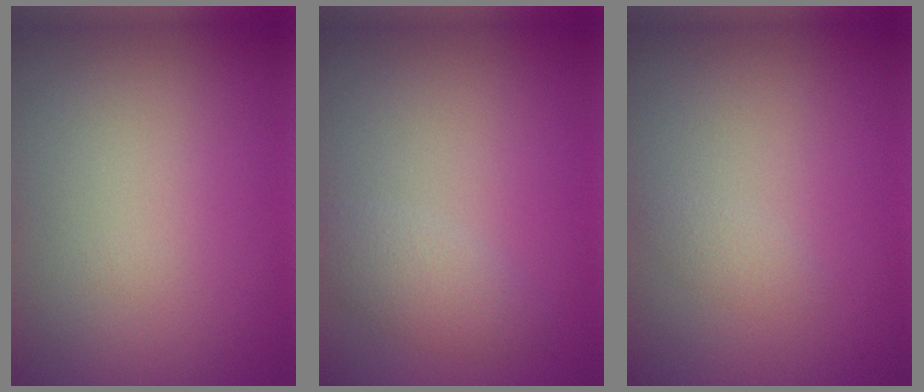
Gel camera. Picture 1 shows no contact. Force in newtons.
{"total": 1.9, "press": 1.9, "slide": 0.1}
{"total": 0.9, "press": 0.9, "slide": 0.0}